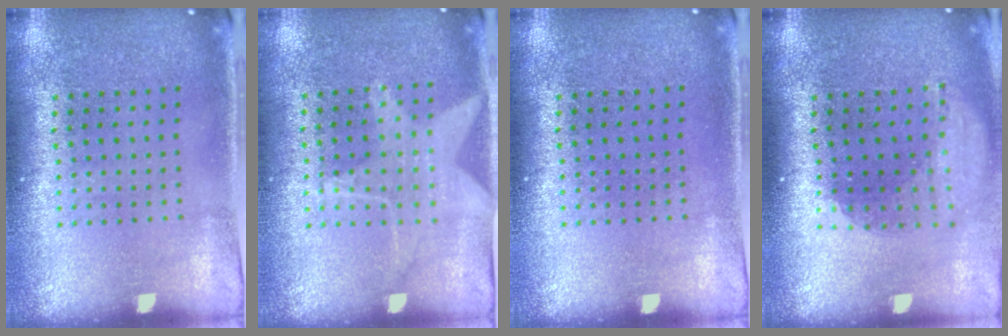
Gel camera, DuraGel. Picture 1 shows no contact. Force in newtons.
{"total": 1.1, "press": 1.0, "slide": 0.4}
{"total": 0.0}
{"total": 1.8, "press": 1.4, "slide": 1.2}